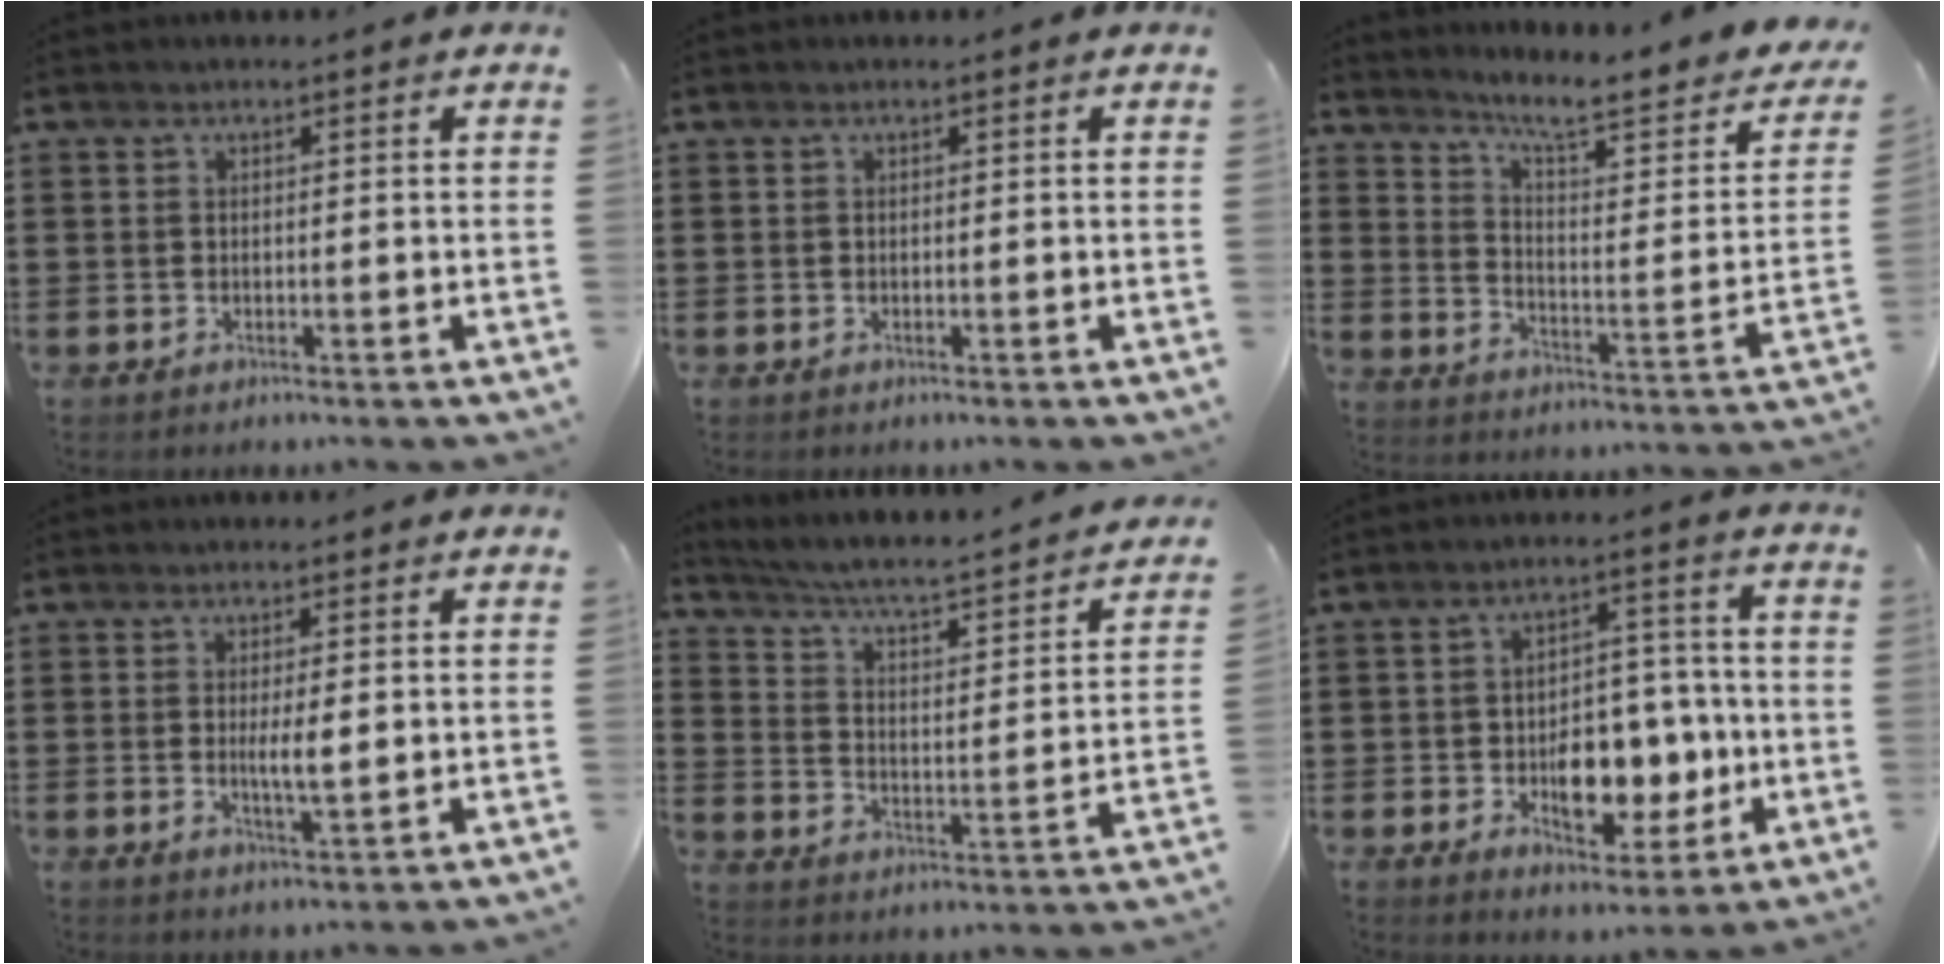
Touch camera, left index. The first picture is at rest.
{"total": 0.0}
{"total": 7.1, "force": [5.5, 0.5, 4.5], "torque": [-0.096, -0.043, 0.083]}
{"total": 3.5, "force": [0.2, 0.6, 3.5], "torque": [-0.056, -0.007, 0.002]}
{"total": 3.2, "force": [2.2, 0.4, 2.3], "torque": [-0.060, -0.030, 0.023]}
{"total": 9.3, "force": [-1.8, 5.9, 7.0], "torque": [-0.099, 0.013, -0.029]}